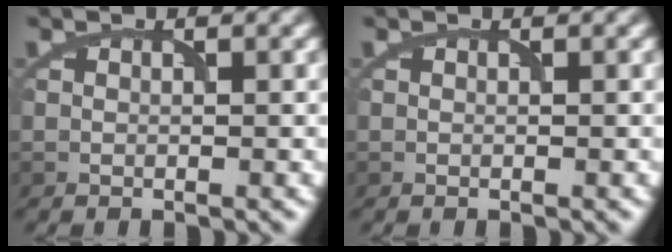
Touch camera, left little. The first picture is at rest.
{"total": 0.0}